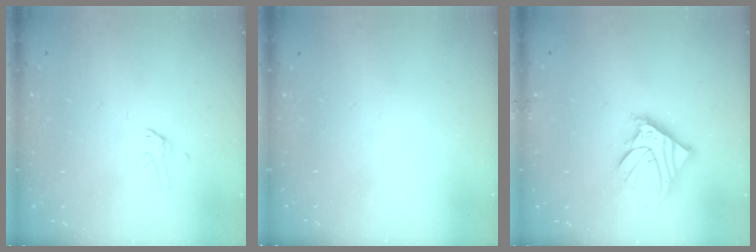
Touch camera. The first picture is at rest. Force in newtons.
{"total": 0.0}
{"total": 11.9, "press": 11.7, "slide": 2.1}